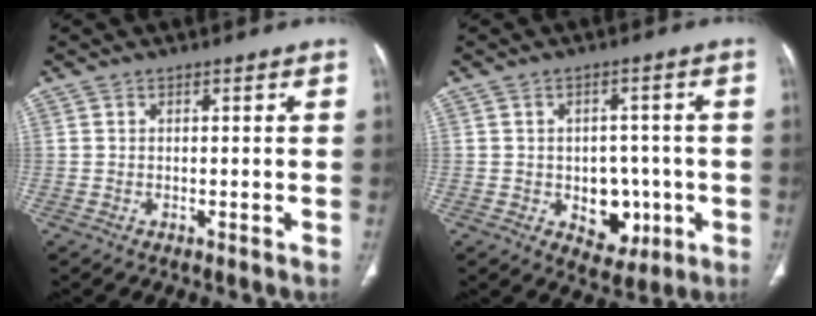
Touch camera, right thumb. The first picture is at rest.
{"total": 8.4, "force": [-1.9, 6.2, 5.3], "torque": [-0.029, 0.012, -0.012]}